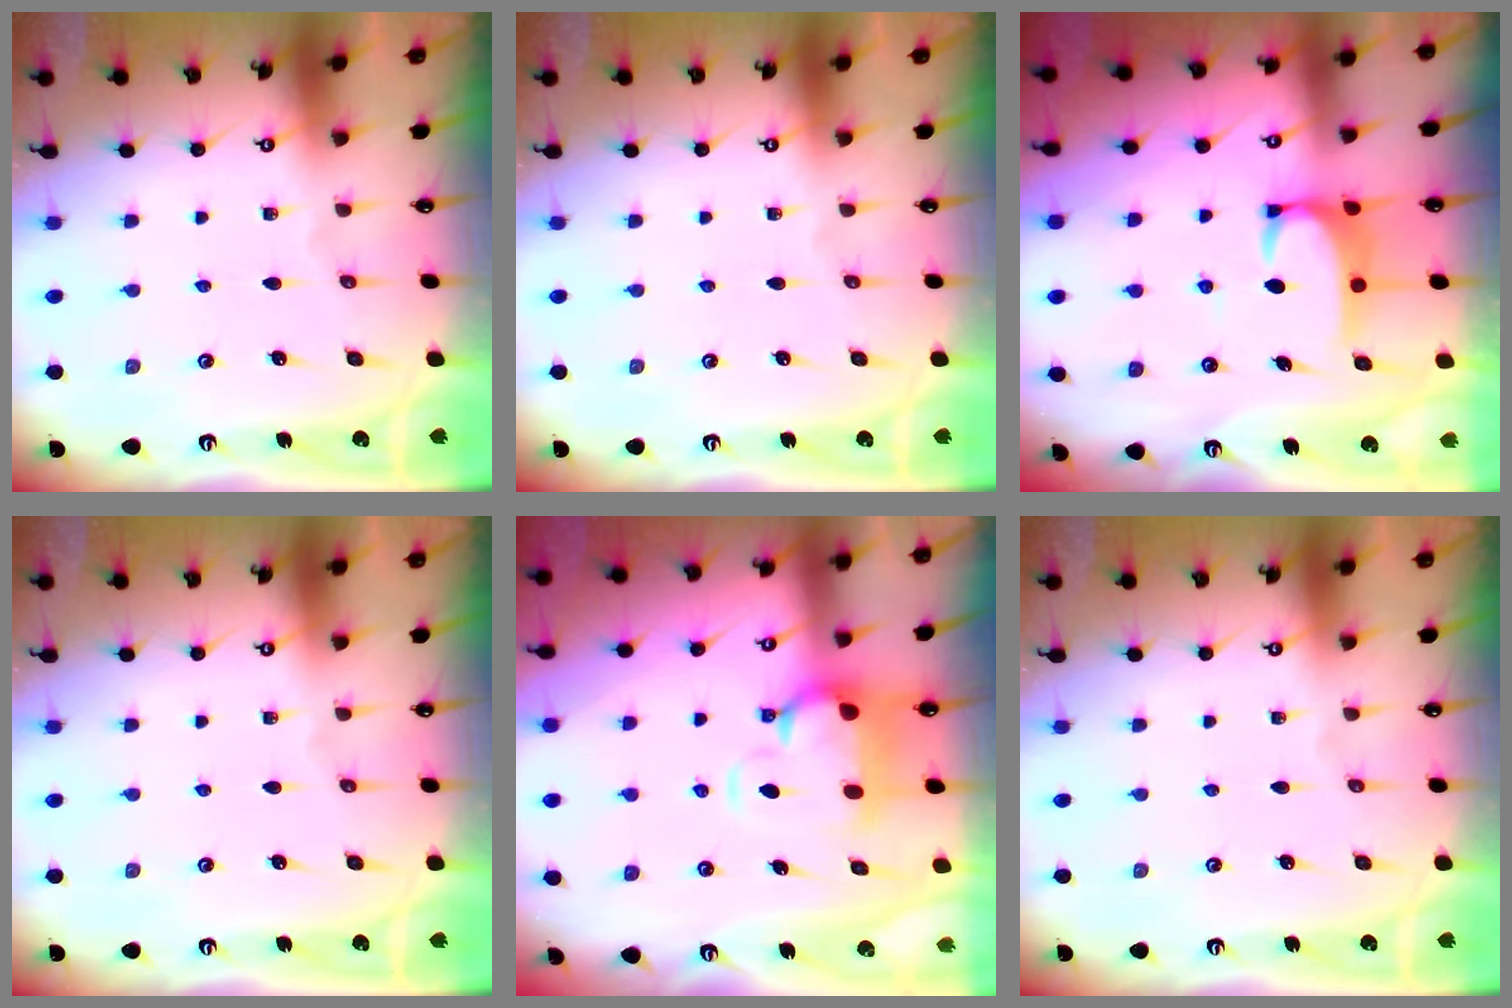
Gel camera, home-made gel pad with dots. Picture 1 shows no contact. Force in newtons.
{"total": 0.0}
{"total": 3.6, "press": 3.5, "slide": 0.9}
{"total": 0.0}
{"total": 2.7, "press": 1.9, "slide": 1.9}
{"total": 0.0}